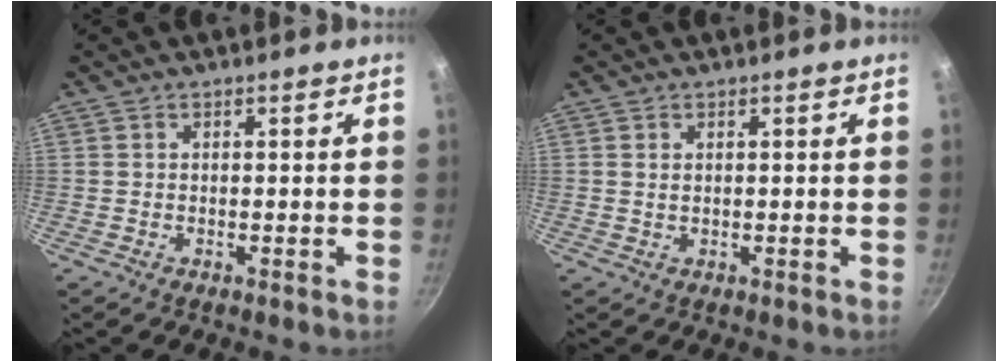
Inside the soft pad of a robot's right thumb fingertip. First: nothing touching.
{"total": 0.9, "force": [0.3, 0.6, 0.6], "torque": [-0.012, 0.001, 0.007]}